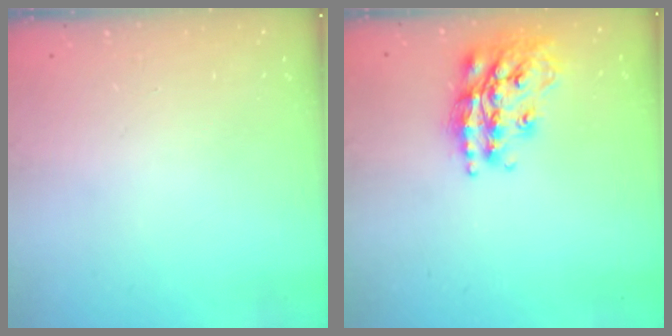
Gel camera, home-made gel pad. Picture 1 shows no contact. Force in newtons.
{"total": 17.9, "press": 17.8, "slide": 1.3}